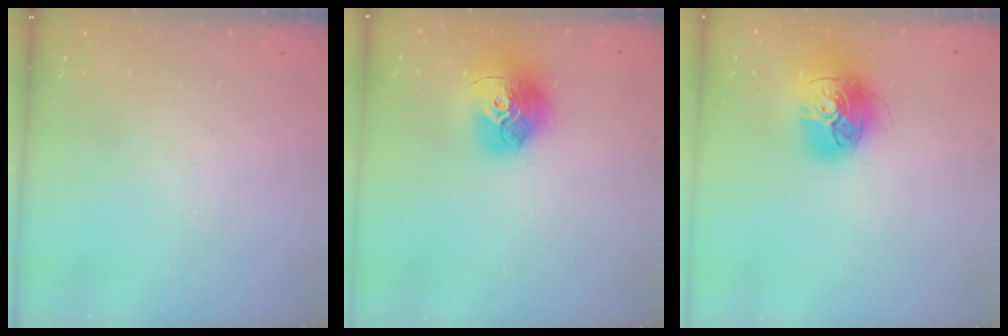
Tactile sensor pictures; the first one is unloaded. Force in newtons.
{"total": 17.6, "press": 17.5, "slide": 1.9}
{"total": 17.5, "press": 17.3, "slide": 2.0}